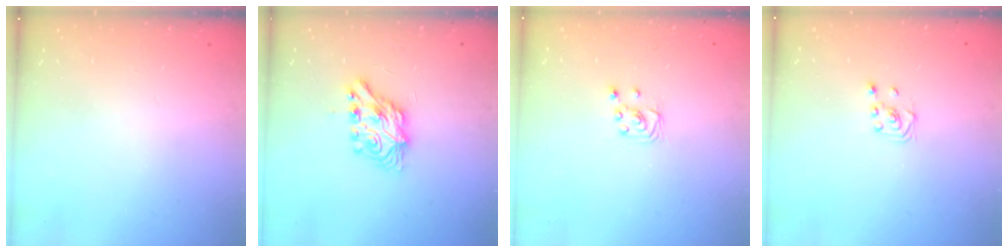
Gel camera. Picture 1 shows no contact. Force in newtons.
{"total": 7.1, "press": 7.1, "slide": 0.3}
{"total": 3.2, "press": 3.2, "slide": 0.2}
{"total": 2.3, "press": 2.2, "slide": 0.8}